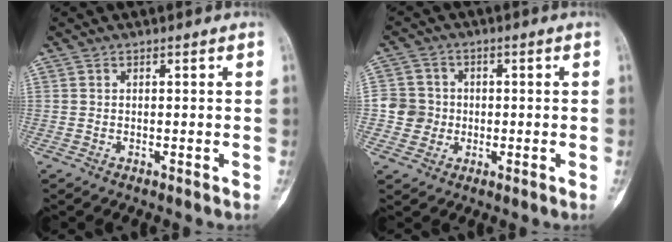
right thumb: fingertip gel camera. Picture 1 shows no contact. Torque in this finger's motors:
{"motor_torque": [-0.62, 0.55, 0.41, -0.19, -0.08]}